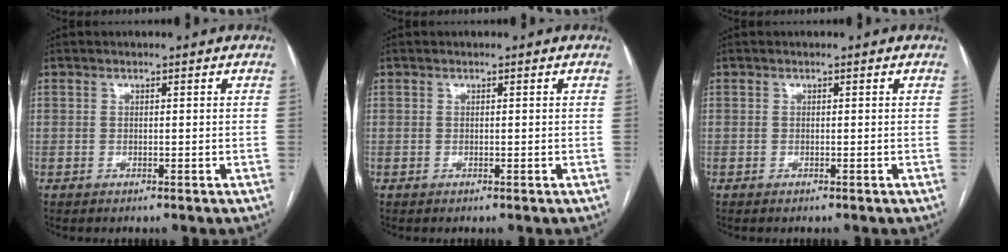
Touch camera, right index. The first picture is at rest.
{"total": 0.0}
{"total": 0.0}